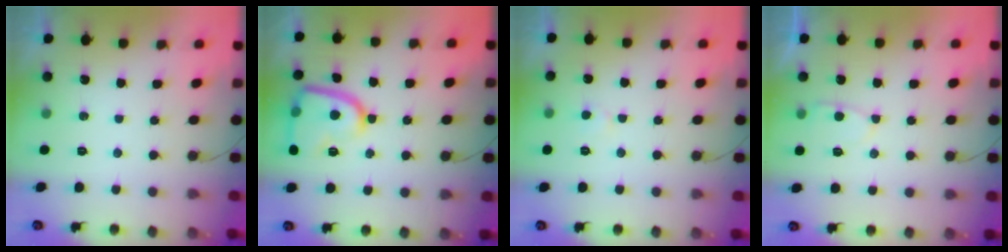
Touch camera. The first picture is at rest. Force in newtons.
{"total": 14.1, "press": 14.1, "slide": 0.8}
{"total": 3.7, "press": 3.6, "slide": 0.4}
{"total": 4.9, "press": 4.9, "slide": 0.6}